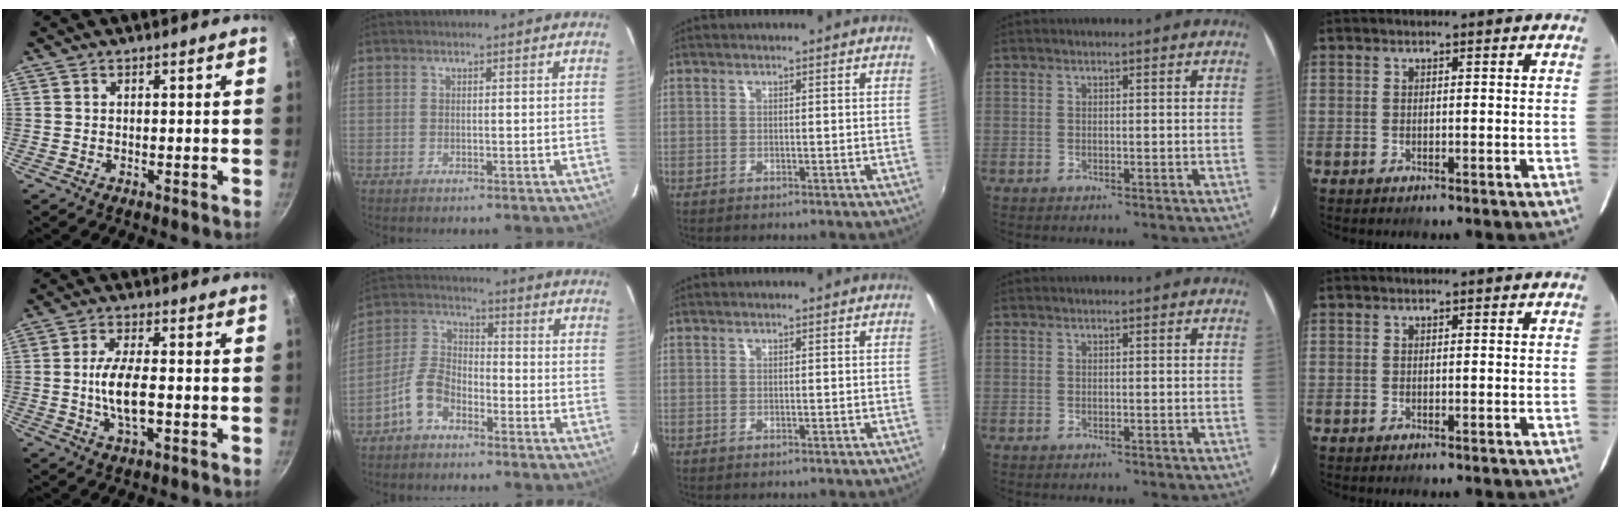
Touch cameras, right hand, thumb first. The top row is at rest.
{"thumb": {"total": 8.3, "force": [-1.1, 3.1, 7.6], "torque": [-0.145, 0.009, -0.026]}, "index": {"total": 7.3, "force": [-4.8, 4.0, 3.9], "torque": [-0.089, 0.020, -0.099]}}